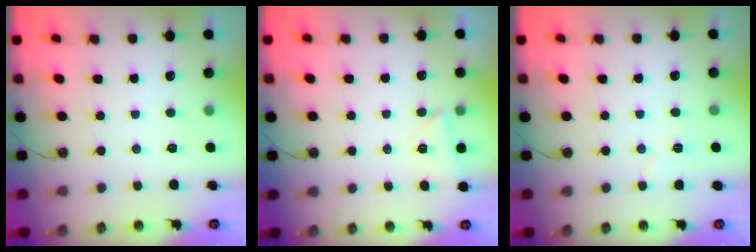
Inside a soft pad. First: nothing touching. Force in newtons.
{"total": 2.7, "press": 2.7, "slide": 0.3}
{"total": 4.4, "press": 3.9, "slide": 1.9}